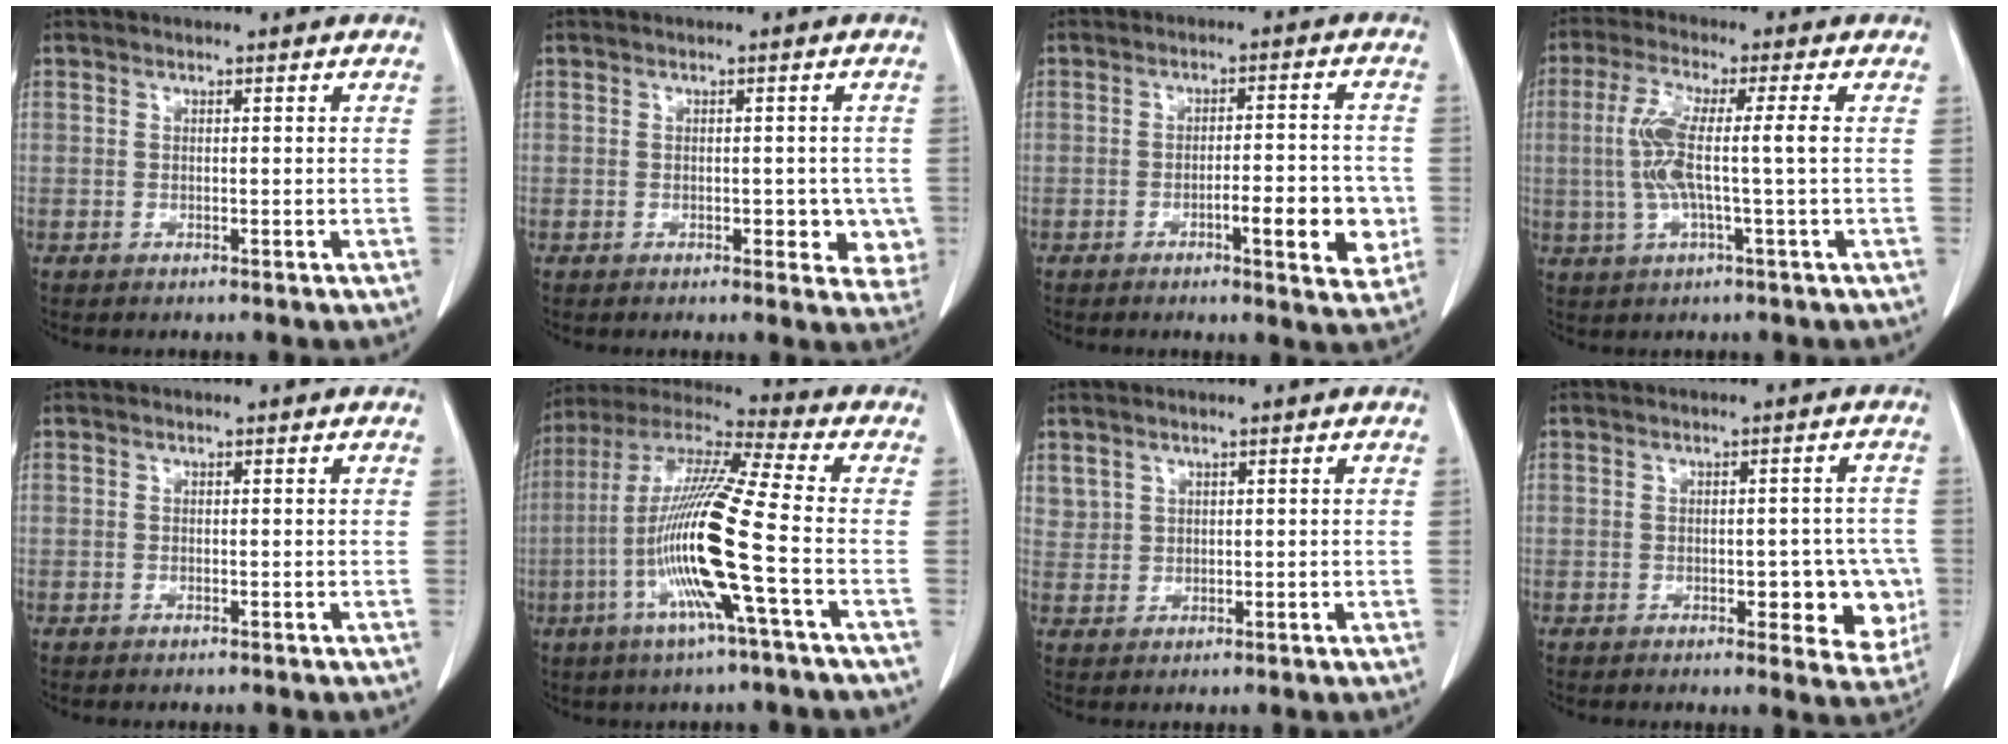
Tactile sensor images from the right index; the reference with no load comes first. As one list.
[{"total": 4.8, "force": [-0.9, 2.5, 4.0], "torque": [-0.024, -0.001, -0.009]}, {"total": 8.0, "force": [-2.4, 1.7, 7.4], "torque": [-0.093, 0.005, -0.027]}, {"total": 7.8, "force": [-0.1, 0.3, 7.8], "torque": [-0.169, 0.009, -0.005]}, {"total": 0.0}, {"total": 16.6, "force": [-4.4, -0.9, 16.0], "torque": [-0.321, -0.008, -0.097]}, {"total": 2.1, "force": [1.5, 1.5, 0.1], "torque": [0.009, 0.002, 0.031]}, {"total": 7.5, "force": [-1.6, 3.4, 6.5], "torque": [-0.052, 0.005, -0.014]}]